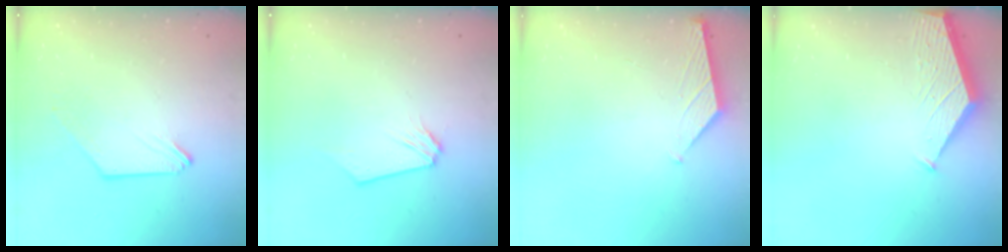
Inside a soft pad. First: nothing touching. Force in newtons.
{"total": 0.0}
{"total": 1.3, "press": 1.3, "slide": 0.2}
{"total": 1.9, "press": 1.9, "slide": 0.2}